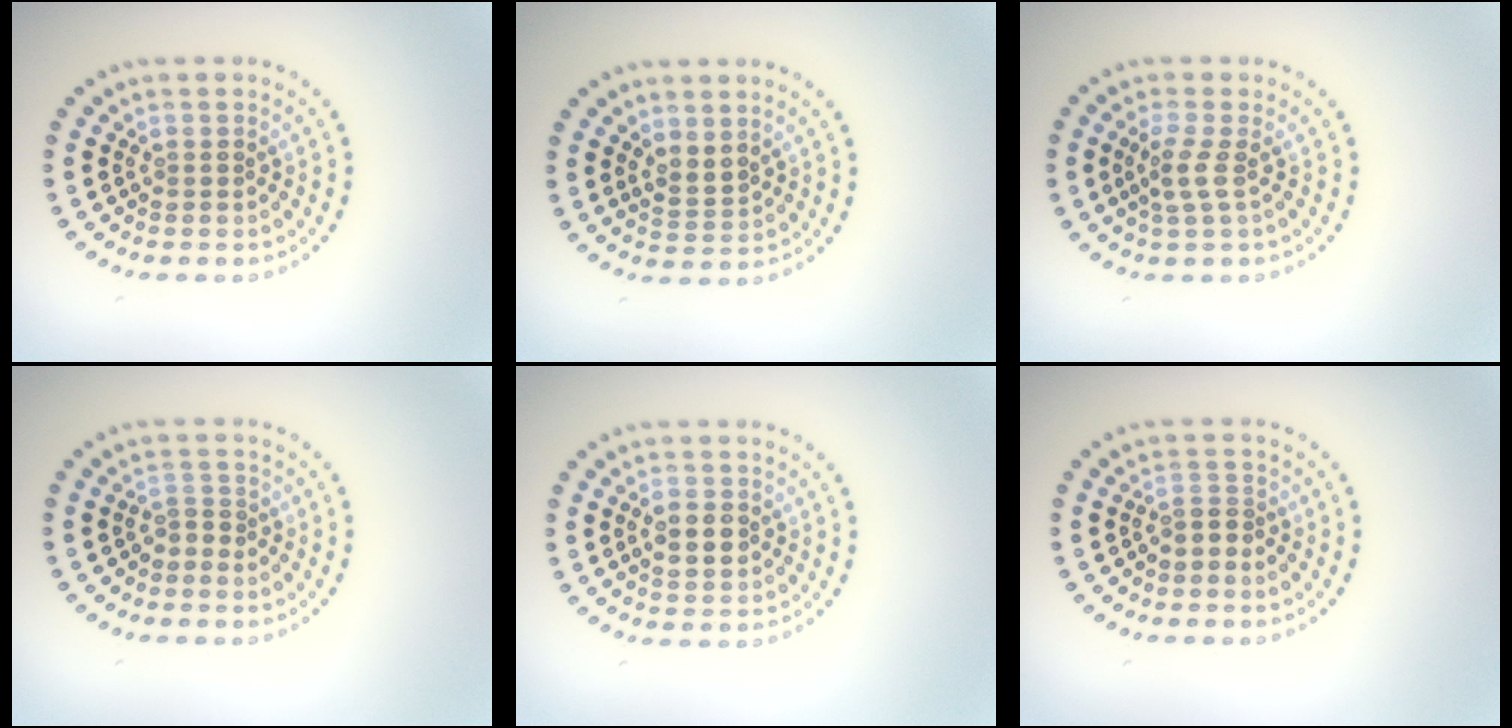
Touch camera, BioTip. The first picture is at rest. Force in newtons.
{"total": 1.8, "press": 1.5, "slide": 0.9}
{"total": 1.7, "press": 1.4, "slide": 1.0}
{"total": 1.0, "press": 0.7, "slide": 0.7}
{"total": 2.7, "press": 2.7, "slide": 0.1}
{"total": 1.6, "press": 1.2, "slide": 1.1}